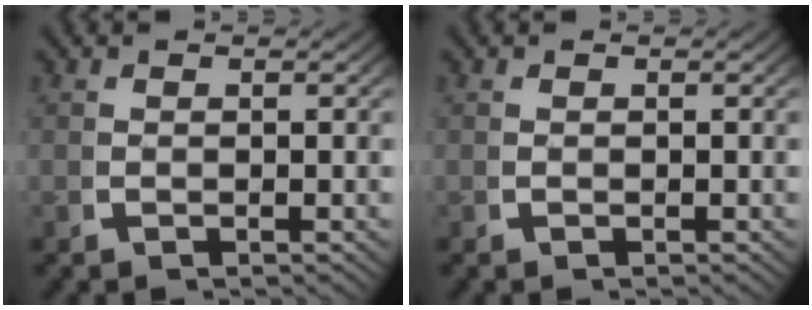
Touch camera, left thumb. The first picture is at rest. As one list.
[{"total": 0.0}]